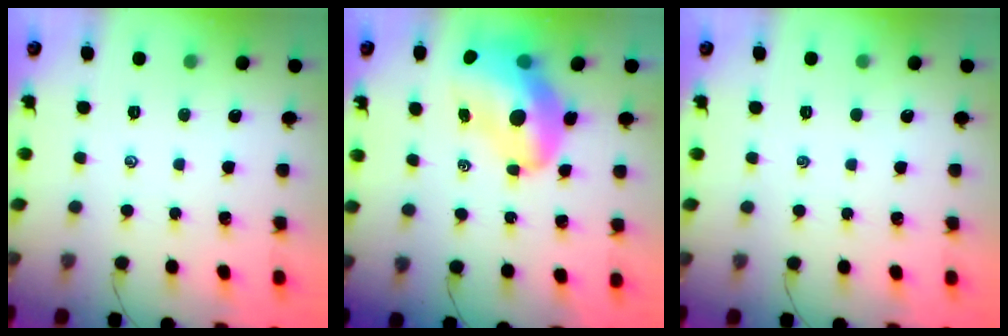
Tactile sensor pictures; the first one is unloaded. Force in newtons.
{"total": 16.9, "press": 16.3, "slide": 4.7}
{"total": 0.0}